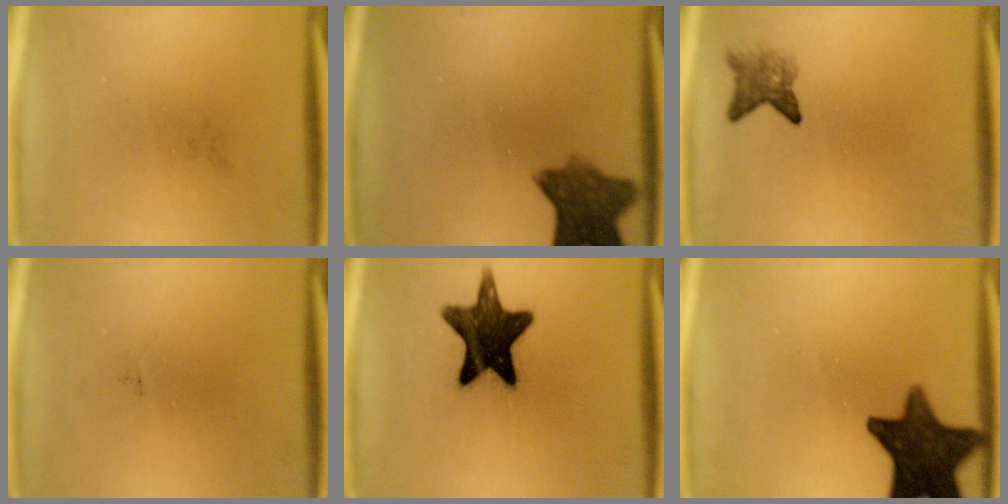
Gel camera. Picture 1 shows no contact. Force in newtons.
{"total": 8.1}
{"total": 2.8}
{"total": 0.0}
{"total": 15.3}
{"total": 14.8}